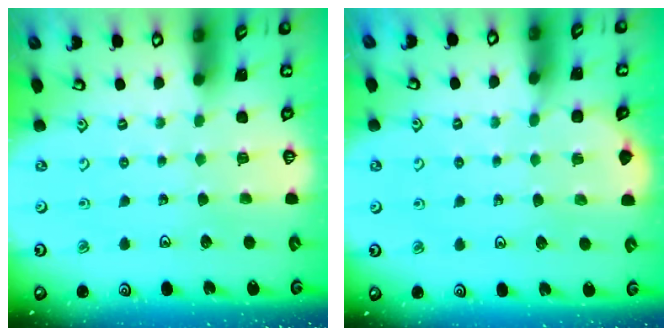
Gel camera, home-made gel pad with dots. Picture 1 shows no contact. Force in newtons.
{"total": 3.2, "press": 3.2, "slide": 0.2}